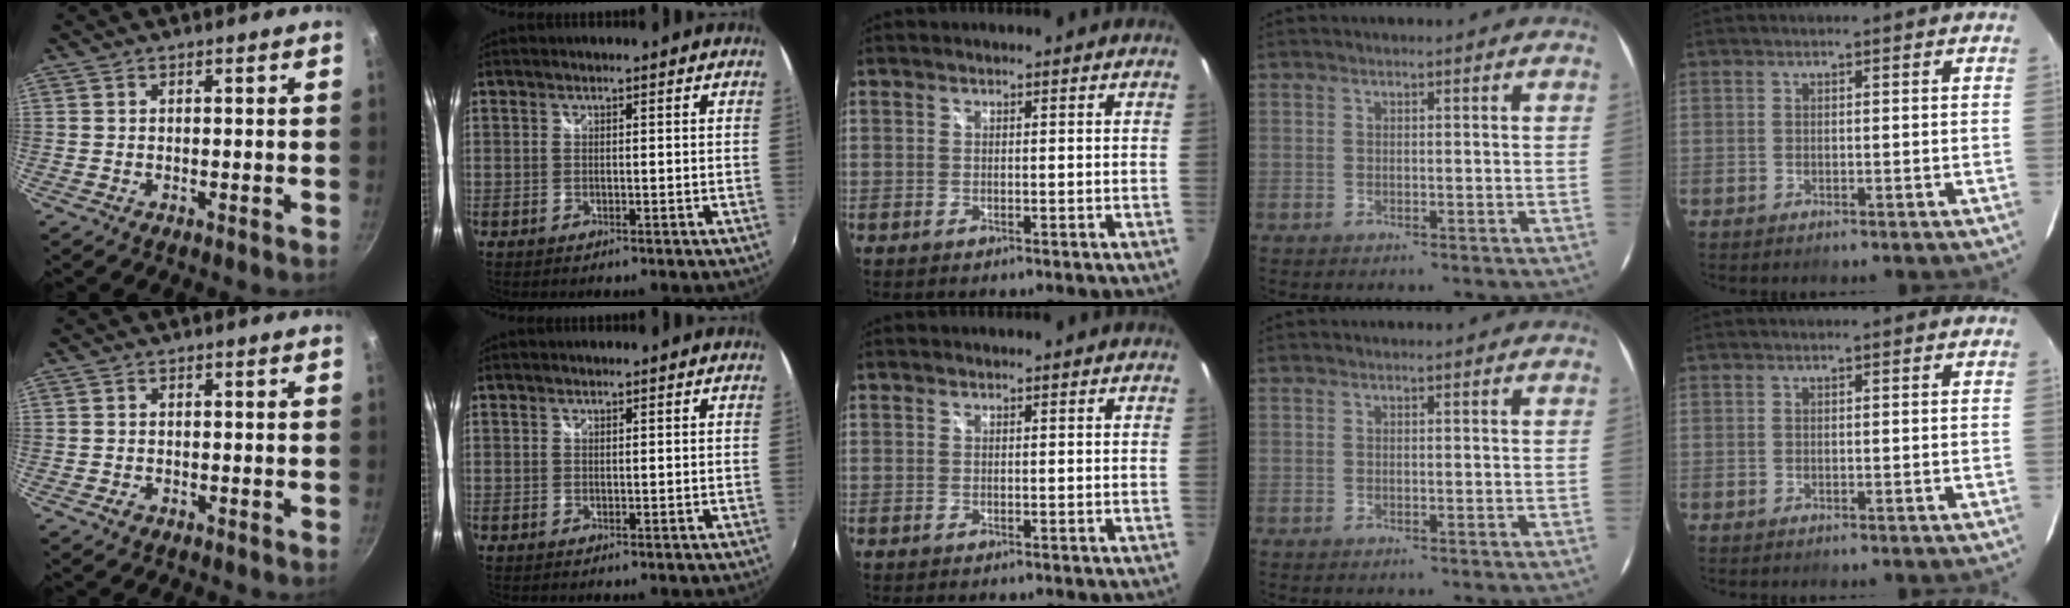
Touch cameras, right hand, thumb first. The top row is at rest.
{"thumb": {"total": 1.2, "force": [-0.7, 0.9, 0.5], "torque": [-0.008, 0.002, -0.011]}}